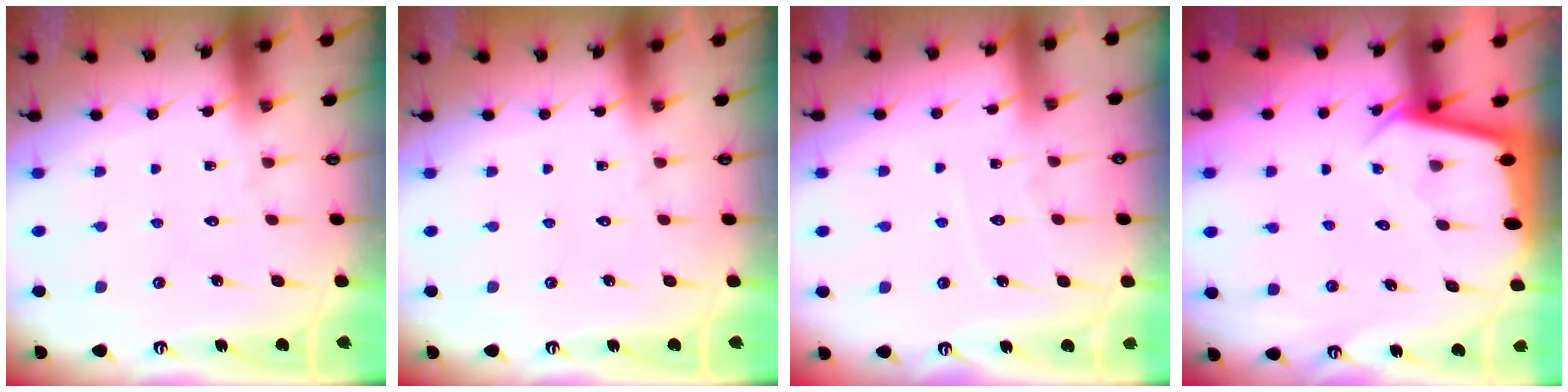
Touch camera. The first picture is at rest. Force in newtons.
{"total": 0.0}
{"total": 4.4, "press": 4.4, "slide": 0.6}
{"total": 2.3, "press": 2.3, "slide": 0.1}